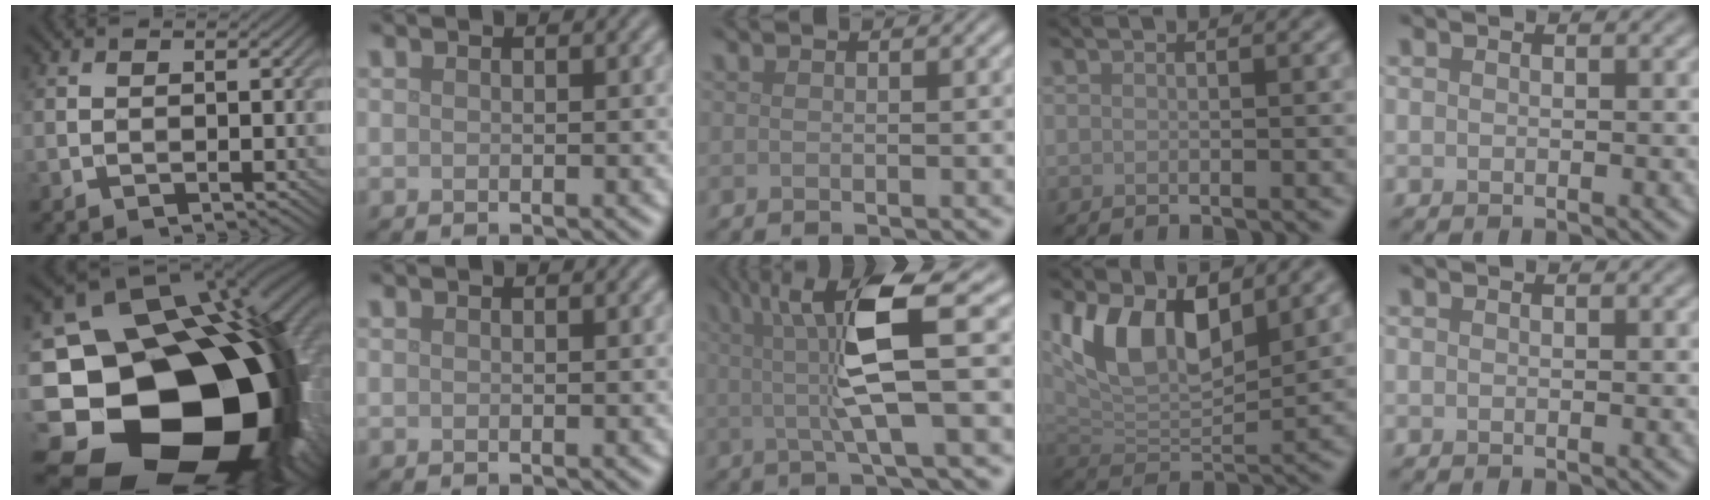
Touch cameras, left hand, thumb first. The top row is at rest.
{"thumb": {"total": 23.8, "force": [-6.6, 17.9, 14.2], "torque": [-0.281, -0.032, -0.103]}, "middle": {"total": 8.8, "force": [1.8, 1.8, 8.4], "torque": [-0.133, 0.004, 0.028]}, "ring": {"total": 7.9, "force": [3.4, 4.1, 5.8], "torque": [-0.107, -0.007, 0.059]}}